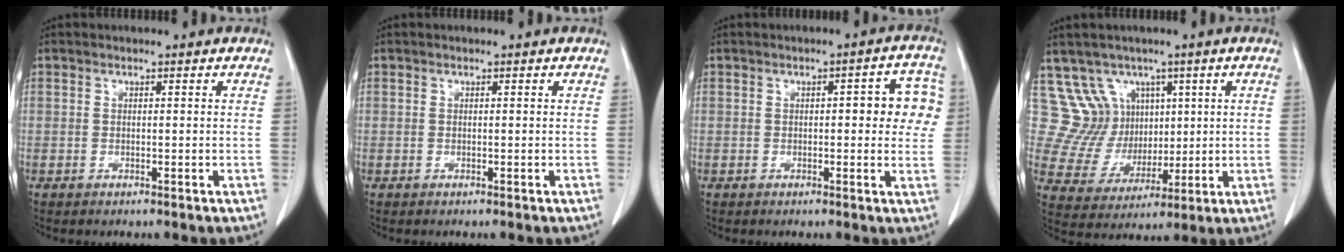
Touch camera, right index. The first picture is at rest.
{"total": 0.0}
{"total": 6.7, "force": [1.0, 2.3, 6.2], "torque": [-0.062, 0.018, 0.006]}
{"total": 9.0, "force": [4.8, 7.5, 1.3], "torque": [-0.031, 0.036, 0.102]}